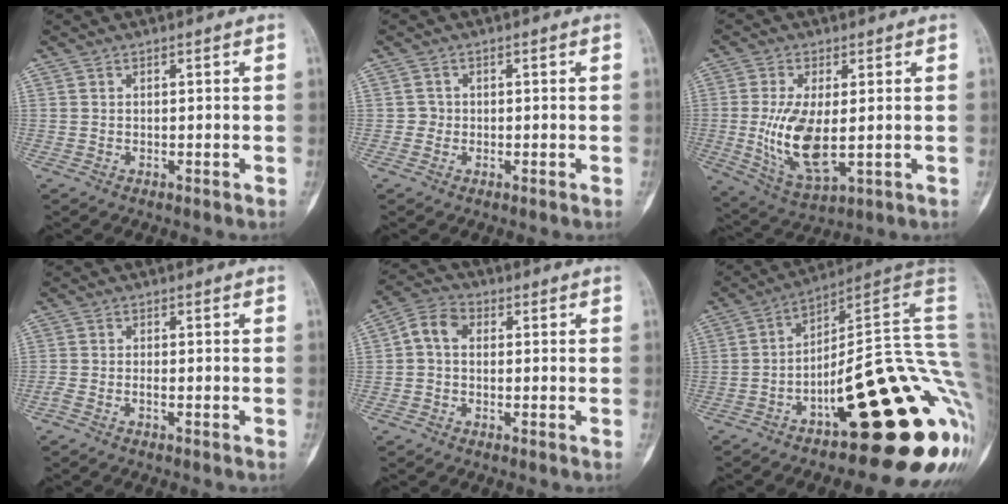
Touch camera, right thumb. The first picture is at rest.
{"total": 1.4, "force": [-0.2, 1.3, 0.0], "torque": [0.009, 0.007, -0.006]}
{"total": 11.6, "force": [-0.5, 5.1, 10.4], "torque": [-0.206, -0.020, 0.004]}
{"total": 1.5, "force": [-0.9, 0.4, 1.2], "torque": [-0.032, 0.005, -0.018]}
{"total": 5.4, "force": [0.4, 4.1, 3.5], "torque": [-0.058, 0.017, -0.005]}
{"total": 28.6, "force": [-8.4, 8.2, 26.1], "torque": [-0.239, 0.085, -0.110]}